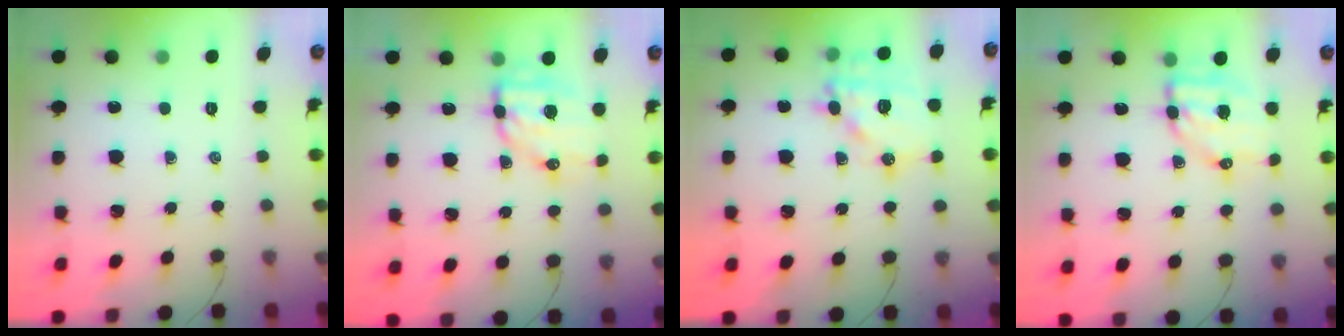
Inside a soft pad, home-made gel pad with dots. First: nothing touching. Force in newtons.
{"total": 7.9, "press": 7.7, "slide": 1.9}
{"total": 15.9, "press": 15.6, "slide": 3.2}
{"total": 7.7, "press": 7.6, "slide": 1.3}